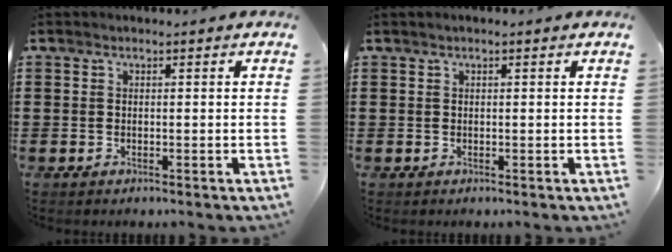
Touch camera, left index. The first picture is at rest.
{"total": 0.0}